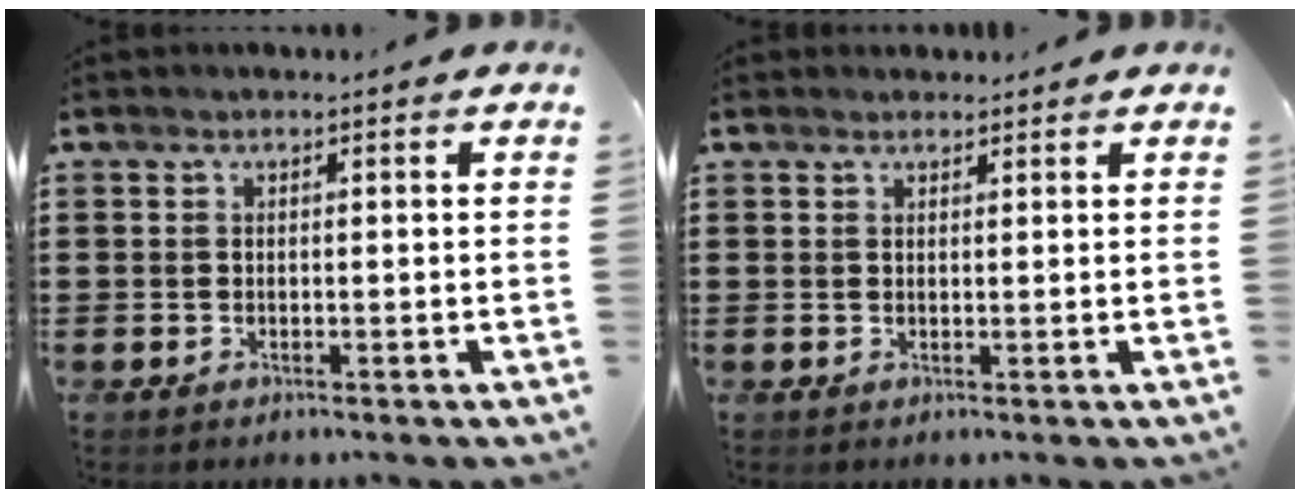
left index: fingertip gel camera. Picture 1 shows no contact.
{"total": 1.1, "force": [1.1, 0.3, 0.0], "torque": [-0.003, 0.001, 0.021]}